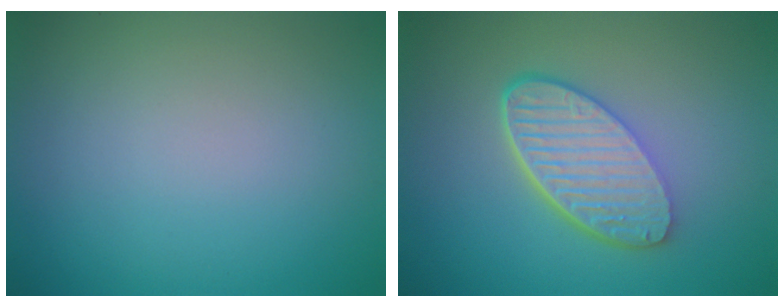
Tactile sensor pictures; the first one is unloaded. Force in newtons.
{"total": 6.0, "press": 4.4, "slide": 4.1}